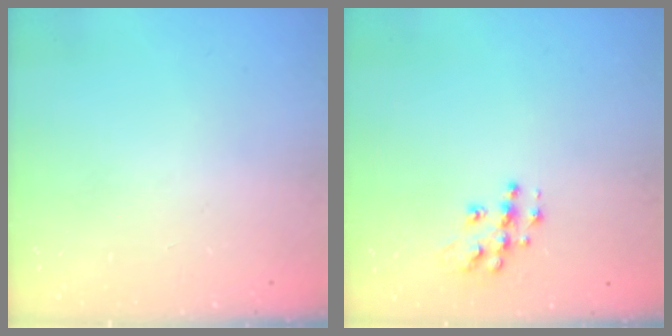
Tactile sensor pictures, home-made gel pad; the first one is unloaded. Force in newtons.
{"total": 9.5, "press": 9.5, "slide": 0.6}